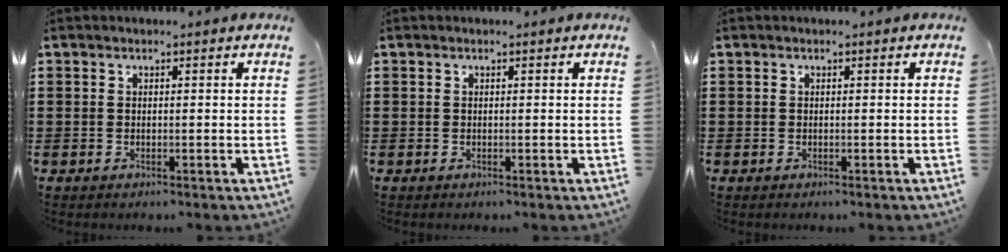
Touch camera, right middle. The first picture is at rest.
{"total": 0.0}
{"total": 0.0}